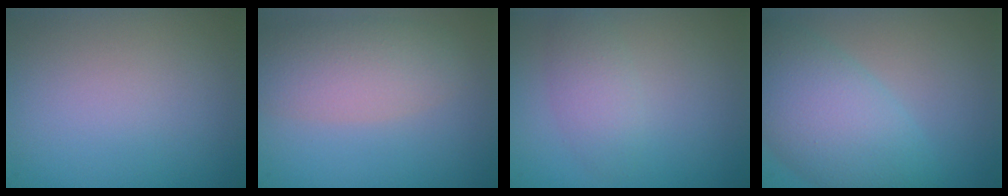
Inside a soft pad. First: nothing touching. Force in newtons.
{"total": 4.7, "press": 4.7, "slide": 0.2}
{"total": 2.2, "press": 2.2, "slide": 0.1}
{"total": 7.6, "press": 7.5, "slide": 0.3}